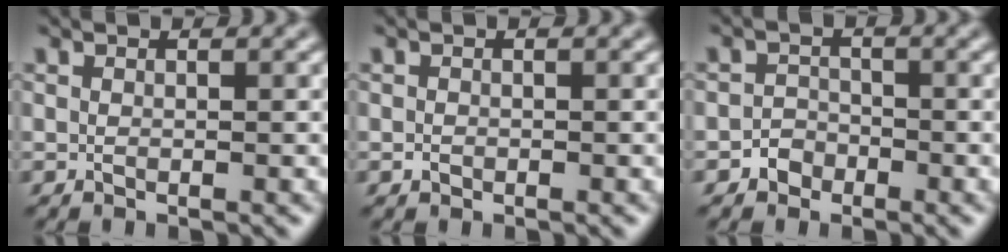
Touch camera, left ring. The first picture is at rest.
{"total": 0.6, "force": [-0.2, 0.5, 0.1], "torque": [0.002, -0.004, -0.005]}
{"total": 1.7, "force": [-1.0, 1.3, 0.2], "torque": [0.011, 0.008, -0.020]}